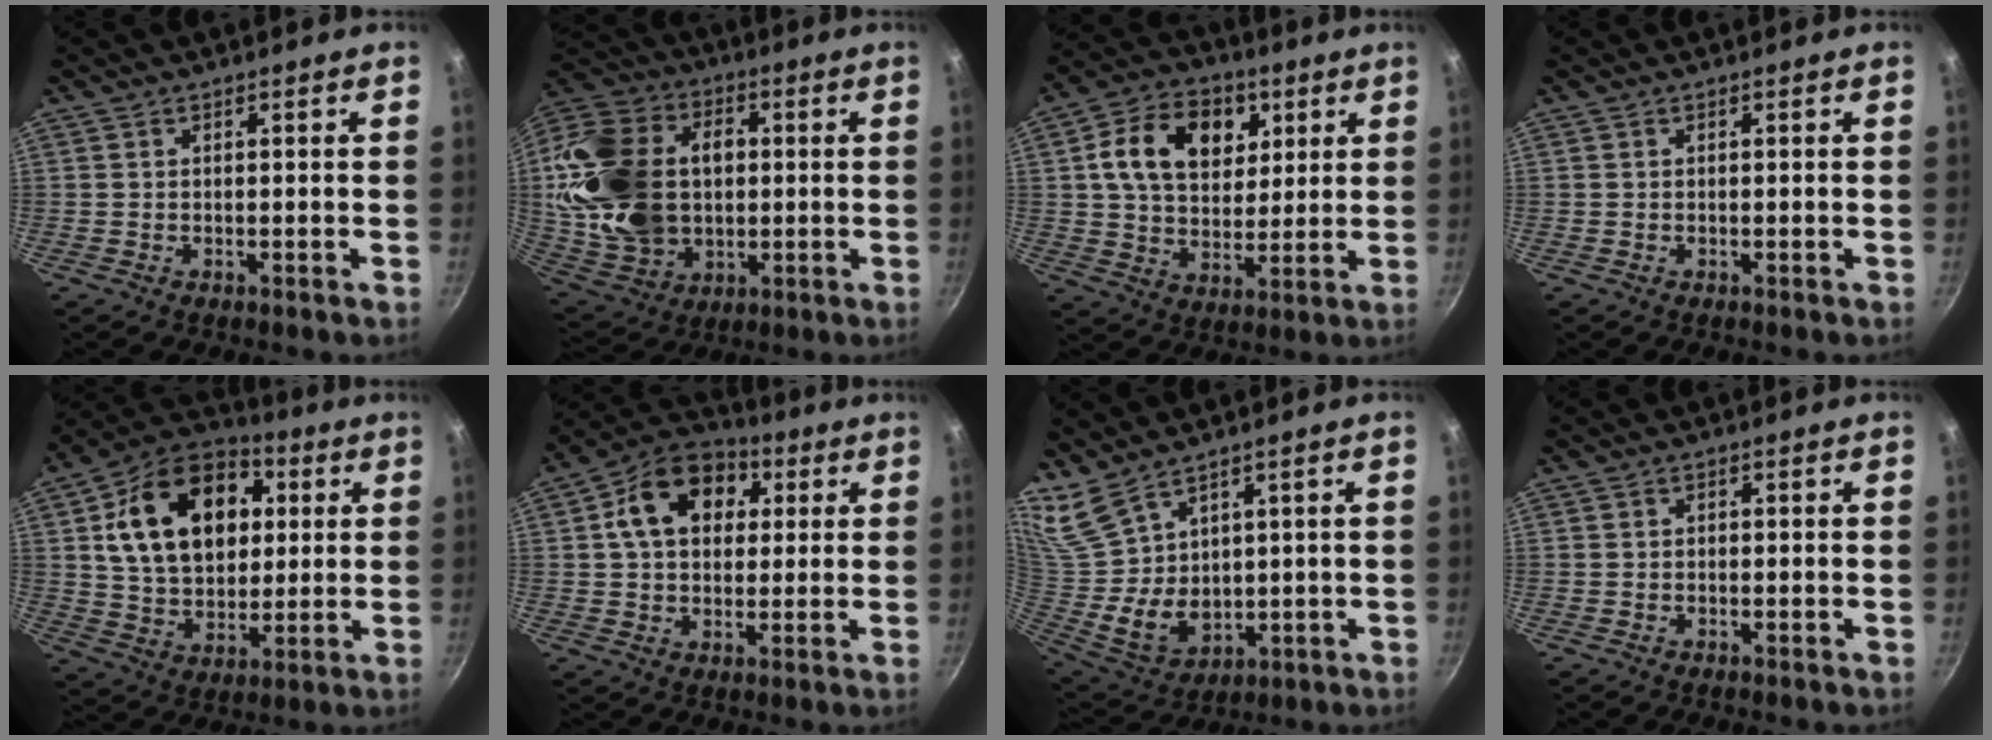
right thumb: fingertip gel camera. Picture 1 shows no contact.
{"total": 25.2, "force": [1.2, 18.4, 17.2], "torque": [-0.319, 0.023, 0.034]}
{"total": 16.2, "force": [5.2, 11.6, 10.1], "torque": [-0.137, -0.004, 0.078]}
{"total": 0.0}
{"total": 22.4, "force": [5.3, 15.6, 15.2], "torque": [-0.226, 0.010, 0.082]}
{"total": 14.9, "force": [4.0, 10.9, 9.3], "torque": [-0.126, 0.020, 0.050]}
{"total": 11.7, "force": [8.1, 5.8, 6.2], "torque": [-0.111, -0.063, 0.188]}
{"total": 0.5, "force": [-0.1, 0.5, 0.2], "torque": [-0.003, 0.003, -0.001]}